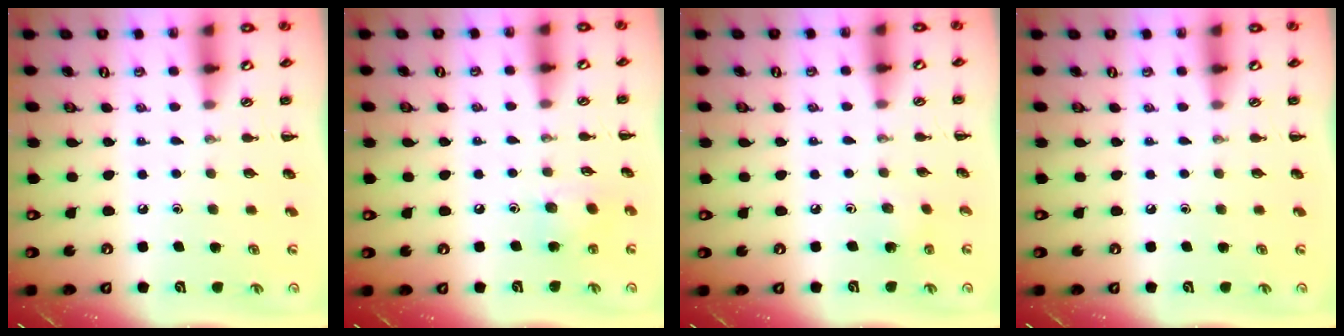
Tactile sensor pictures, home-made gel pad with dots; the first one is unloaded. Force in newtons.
{"total": 6.5, "press": 6.5, "slide": 0.6}
{"total": 1.6, "press": 1.4, "slide": 0.6}
{"total": 0.0}